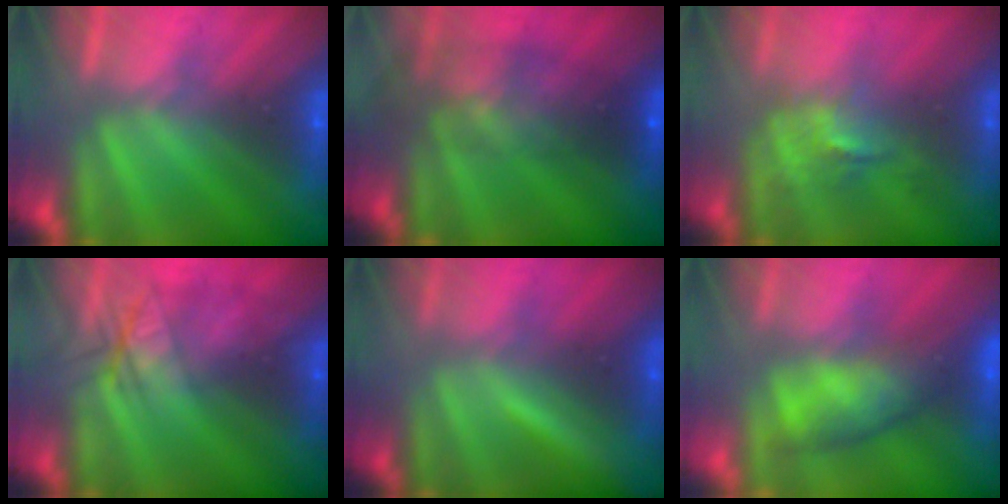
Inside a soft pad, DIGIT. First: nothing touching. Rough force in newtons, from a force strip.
{"total": 7.0}
{"total": 2.4}
{"total": 2.1}
{"total": 1.7}
{"total": 6.6}